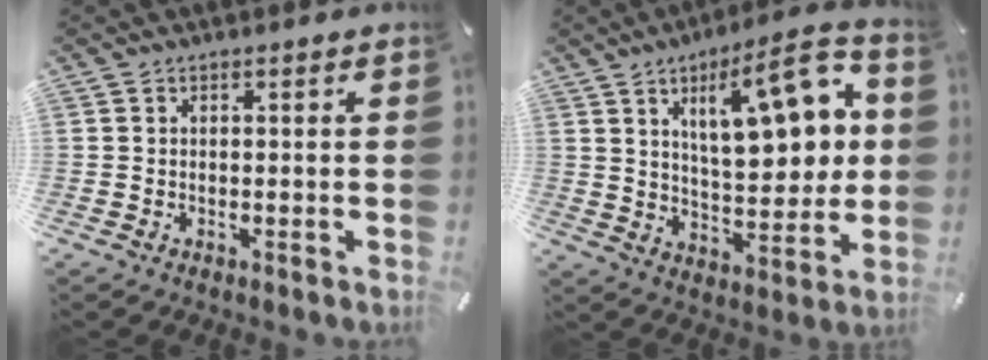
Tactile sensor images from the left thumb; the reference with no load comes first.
{"total": 19.3, "force": [7.4, 8.1, 15.9], "torque": [-0.218, -0.026, 0.111]}